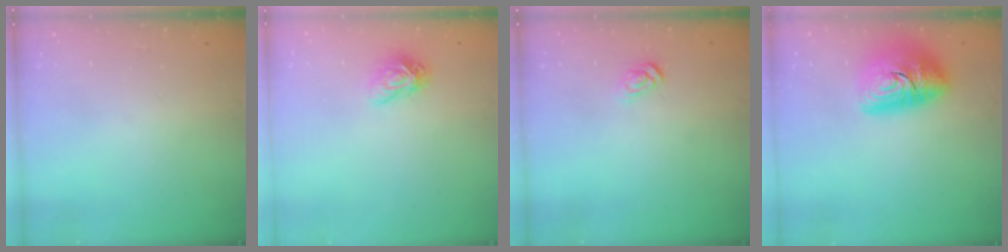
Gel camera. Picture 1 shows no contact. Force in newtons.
{"total": 7.6, "press": 7.6, "slide": 0.7}
{"total": 3.7, "press": 3.7, "slide": 0.4}
{"total": 14.1, "press": 14.1, "slide": 1.2}